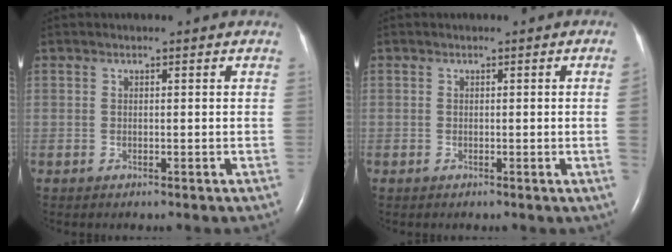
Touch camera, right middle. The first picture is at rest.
{"total": 1.9, "force": [-0.2, -0.9, 1.7], "torque": [-0.020, -0.001, -0.002]}